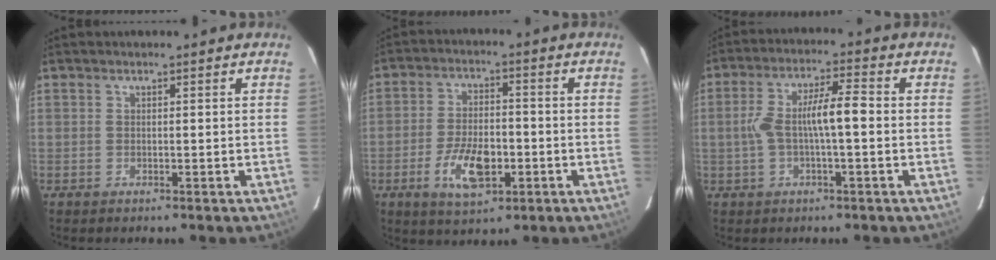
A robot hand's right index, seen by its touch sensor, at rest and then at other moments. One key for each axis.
{"total": 8.7, "fx": -3.1, "fy": 3.7, "fz": 7.3, "tx": -0.142, "ty": -0.001, "tz": -0.051}
{"total": 7.8, "fx": -0.5, "fy": 1.5, "fz": 7.6, "tx": -0.151, "ty": 0.024, "tz": -0.008}